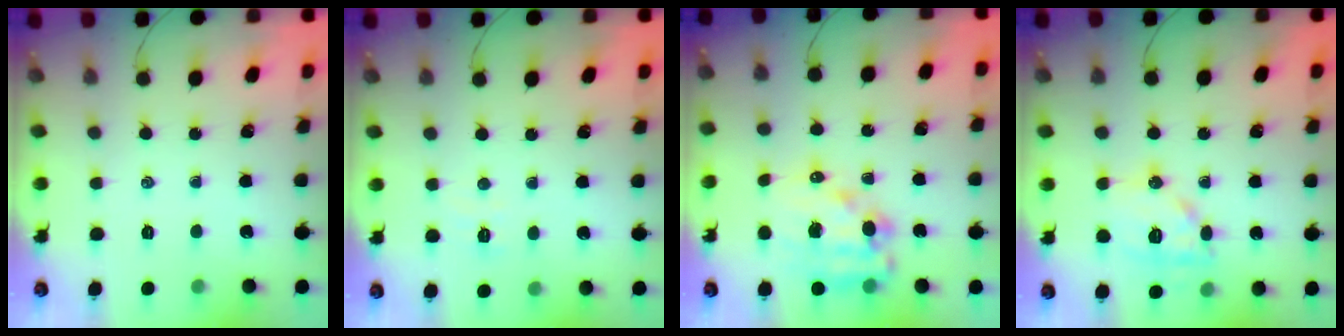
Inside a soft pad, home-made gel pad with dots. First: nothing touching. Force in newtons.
{"total": 3.4, "press": 3.3, "slide": 1.1}
{"total": 13.8, "press": 13.4, "slide": 3.2}
{"total": 12.4, "press": 12.3, "slide": 1.3}